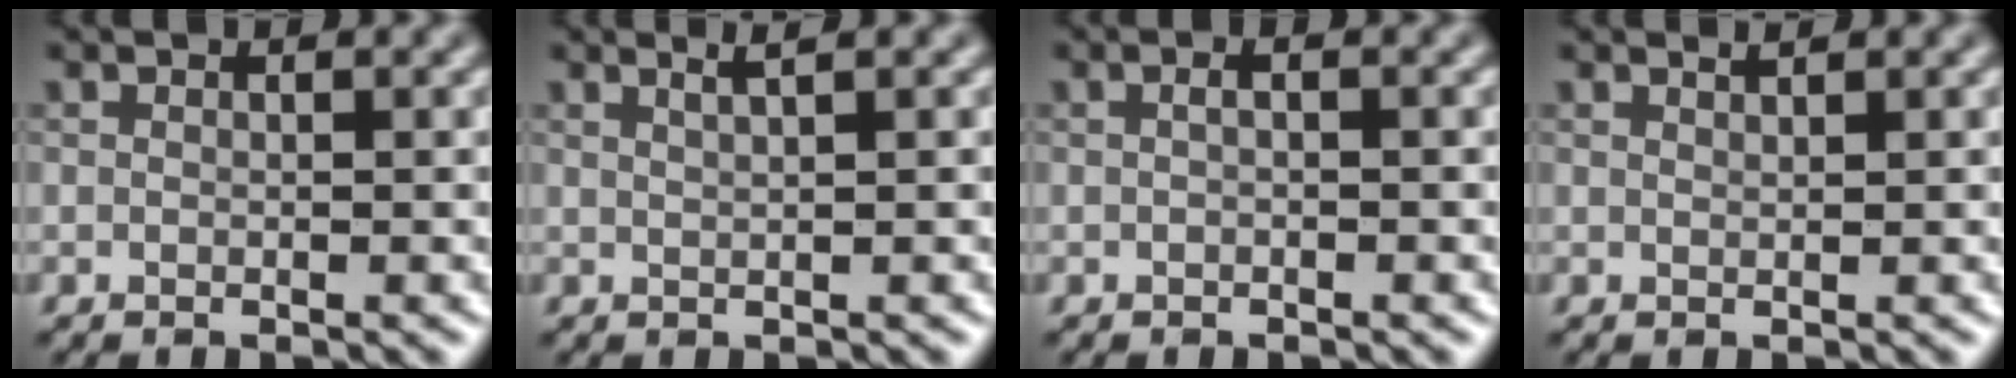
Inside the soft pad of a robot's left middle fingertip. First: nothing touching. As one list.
[{"total": 1.5, "force": [1.0, 0.3, 1.0], "torque": [-0.014, 0.003, 0.005]}, {"total": 0.5, "force": [-0.2, -0.1, 0.5], "torque": [-0.019, -0.003, -0.005]}, {"total": 0.7, "force": [0.7, 0.1, 0.3], "torque": [-0.003, -0.003, 0.004]}]